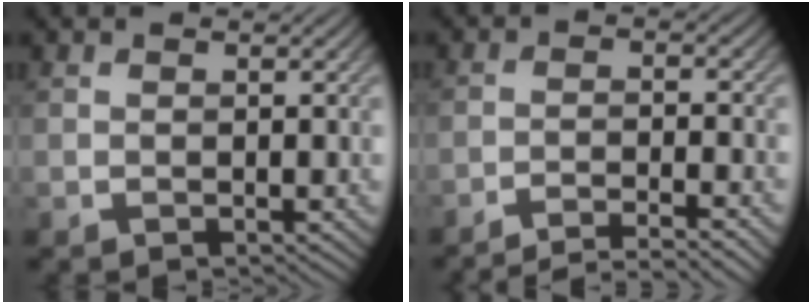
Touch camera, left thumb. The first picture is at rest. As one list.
[{"total": 6.9, "force": [-5.8, 0.7, 3.5], "torque": [-0.054, 0.010, -0.098]}]